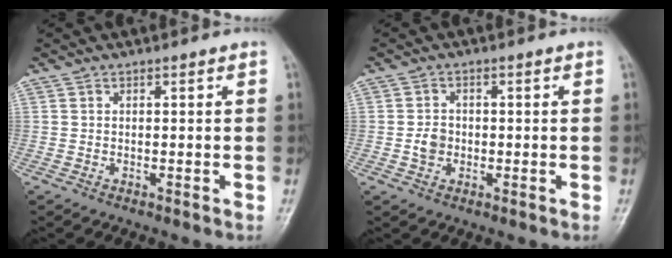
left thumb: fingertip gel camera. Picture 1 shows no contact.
{"total": 3.0, "force": [-0.5, 2.5, 1.6], "torque": [-0.019, 0.006, -0.012]}